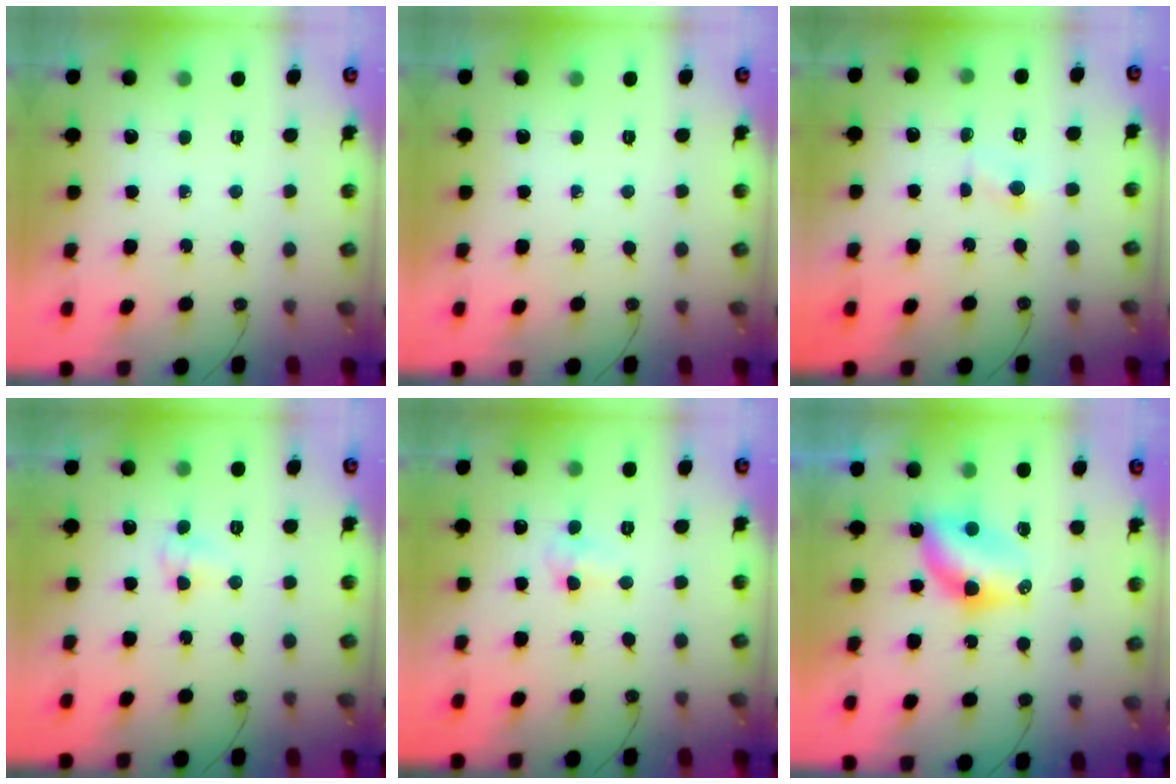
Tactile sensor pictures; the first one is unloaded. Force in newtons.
{"total": 0.0}
{"total": 1.8, "press": 1.8, "slide": 0.2}
{"total": 3.9, "press": 3.8, "slide": 0.7}
{"total": 4.7, "press": 4.6, "slide": 0.7}
{"total": 6.8, "press": 6.8, "slide": 0.1}